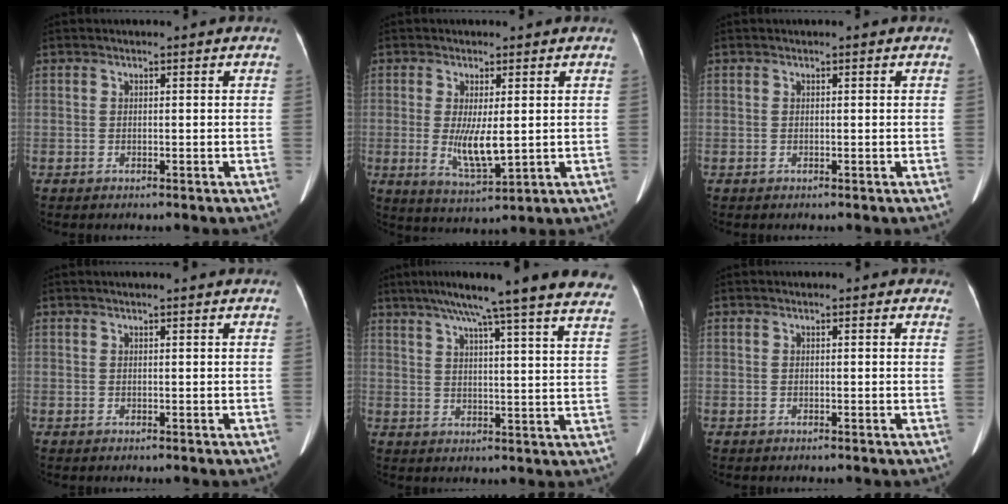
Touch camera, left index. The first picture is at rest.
{"total": 6.2, "force": [0.1, 1.5, 6.0], "torque": [-0.117, -0.019, 0.009]}
{"total": 0.0}
{"total": 2.5, "force": [2.3, 0.0, 1.1], "torque": [-0.014, 0.021, 0.027]}
{"total": 26.1, "force": [22.7, 0.5, 13.0], "torque": [-0.189, -0.029, 0.276]}
{"total": 1.4, "force": [1.2, 0.7, 0.4], "torque": [0.003, -0.001, -0.002]}